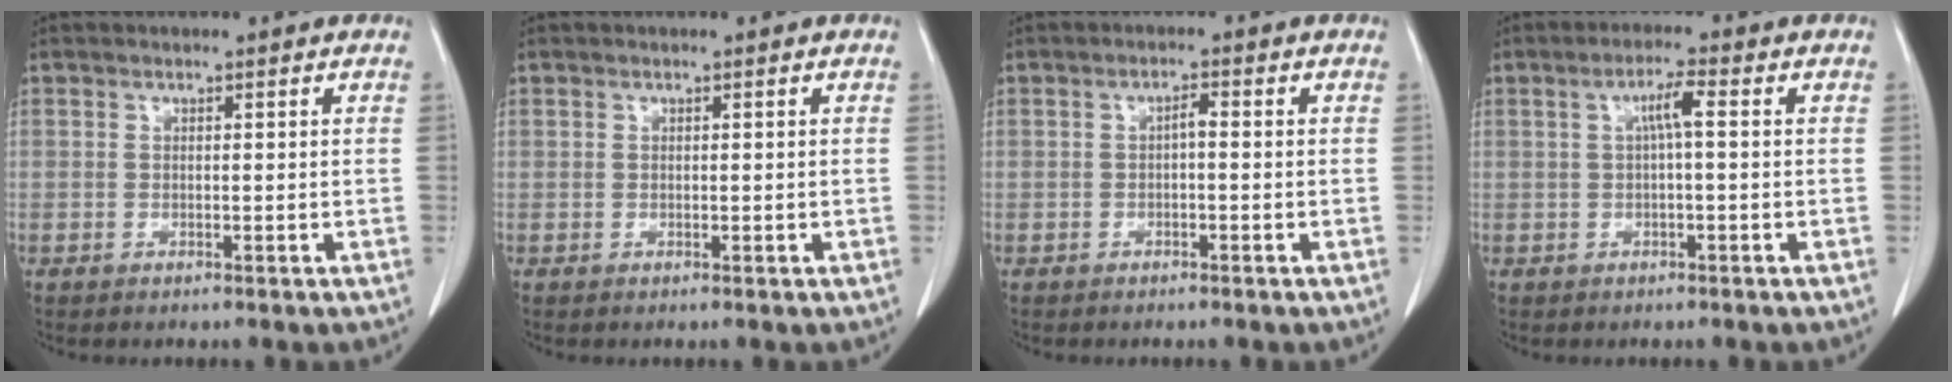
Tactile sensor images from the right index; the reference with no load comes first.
{"total": 0.0}
{"total": 1.5, "force": [-0.2, 0.4, 1.4], "torque": [-0.024, 0.005, -0.003]}
{"total": 3.2, "force": [0.5, 0.2, 3.2], "torque": [-0.060, 0.009, 0.011]}